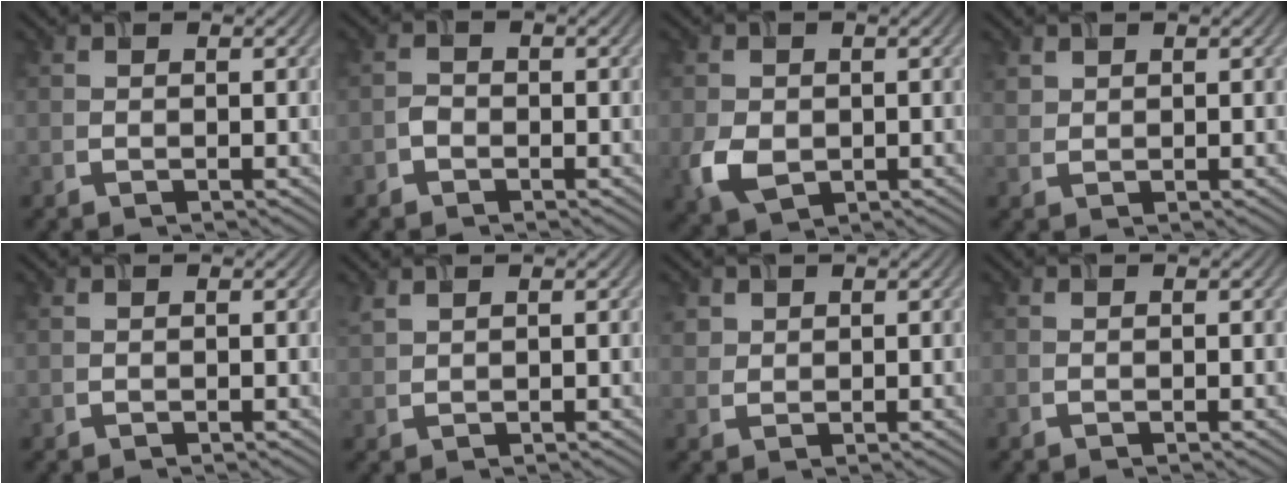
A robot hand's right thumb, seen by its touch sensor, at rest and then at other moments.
{"total": 1.3, "force": [-0.8, 0.9, 0.4], "torque": [-0.006, 0.000, -0.020]}
{"total": 4.4, "force": [-0.9, 3.4, 2.7], "torque": [-0.064, -0.012, -0.017]}
{"total": 1.3, "force": [0.9, 0.8, 0.4], "torque": [-0.012, -0.001, 0.023]}
{"total": 0.0}
{"total": 1.7, "force": [1.4, 0.4, 0.8], "torque": [-0.028, 0.005, 0.035]}
{"total": 1.7, "force": [1.0, 1.3, 0.4], "torque": [-0.014, -0.001, 0.023]}
{"total": 0.0}